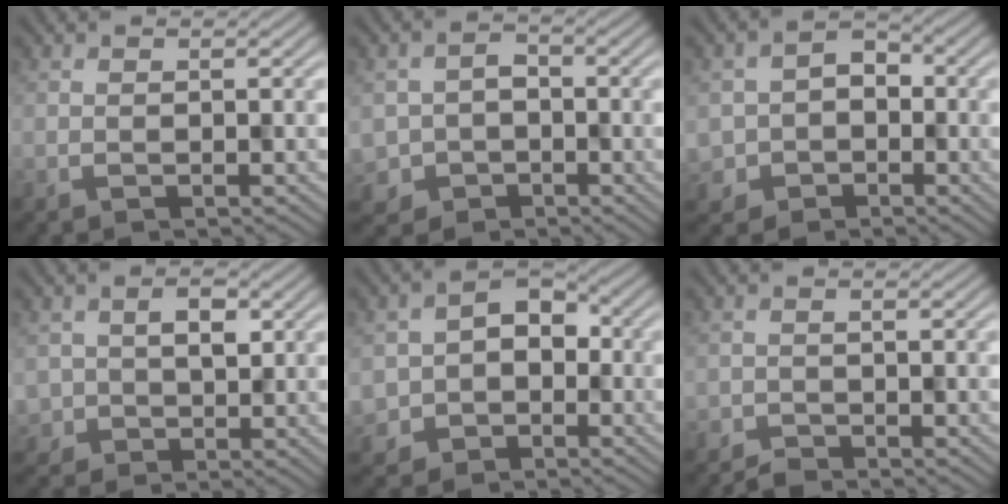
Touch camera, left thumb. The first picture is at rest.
{"total": 4.3, "force": [-1.8, 3.7, 1.3], "torque": [-0.033, -0.010, -0.036]}
{"total": 4.8, "force": [-1.6, 4.2, 1.7], "torque": [-0.036, -0.006, -0.035]}
{"total": 3.5, "force": [0.9, 2.7, 2.0], "torque": [-0.028, 0.000, 0.018]}
{"total": 6.6, "force": [-1.9, 5.5, 3.2], "torque": [-0.065, -0.010, -0.043]}
{"total": 1.6, "force": [-1.5, 0.4, -0.3], "torque": [0.006, 0.001, -0.031]}